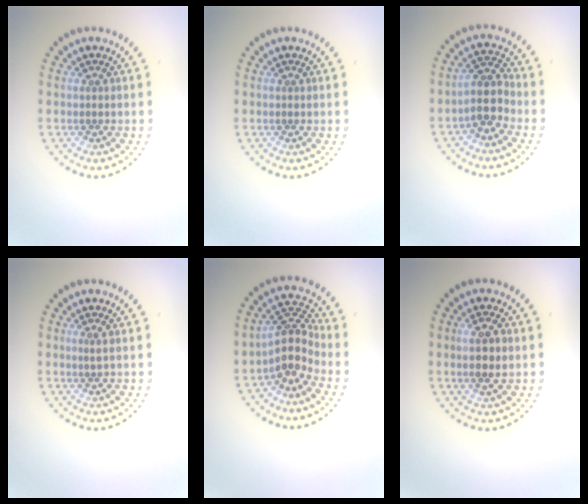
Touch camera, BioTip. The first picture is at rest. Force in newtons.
{"total": 0.0}
{"total": 3.0, "press": 2.6, "slide": 1.5}
{"total": 0.5, "press": 0.3, "slide": 0.4}
{"total": 3.5, "press": 2.7, "slide": 2.3}
{"total": 2.6, "press": 2.5, "slide": 0.8}